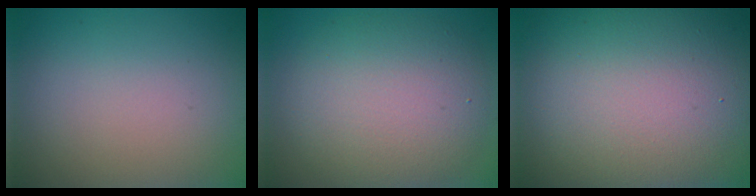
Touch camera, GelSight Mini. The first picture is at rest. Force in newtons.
{"total": 6.9, "press": 6.9, "slide": 0.4}
{"total": 20.1, "press": 20.1, "slide": 1.2}